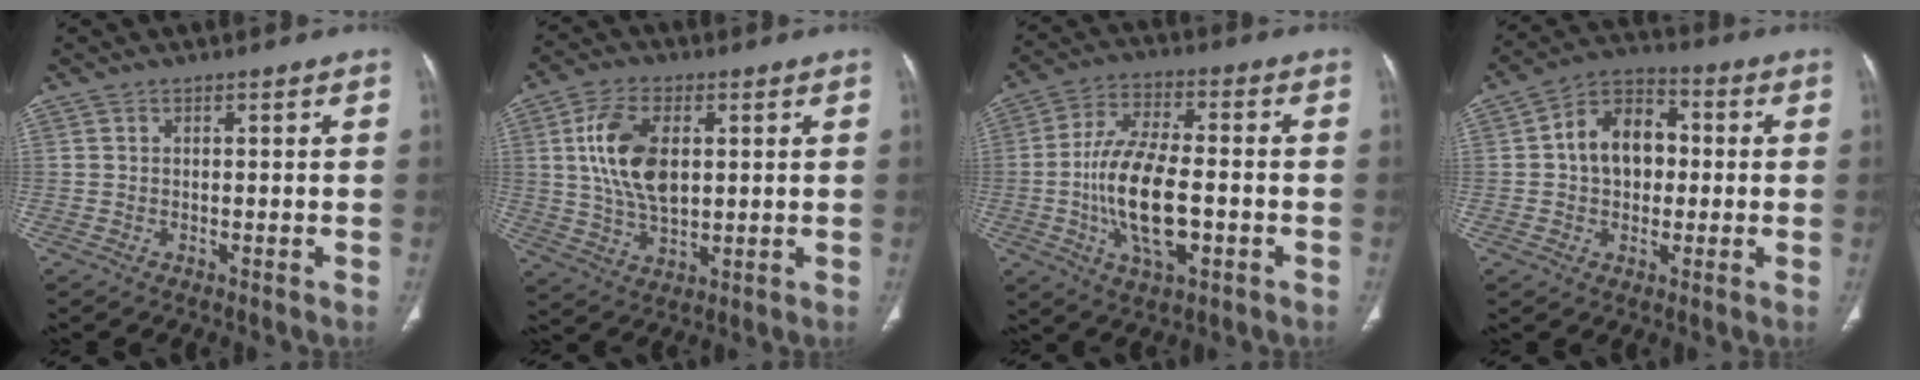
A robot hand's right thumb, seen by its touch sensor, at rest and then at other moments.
{"total": 12.7, "force": [2.5, 7.2, 10.1], "torque": [-0.186, -0.006, 0.050]}
{"total": 15.3, "force": [-2.9, 6.8, 13.4], "torque": [-0.248, 0.014, -0.050]}
{"total": 11.4, "force": [0.8, 8.2, 7.8], "torque": [-0.100, 0.025, 0.003]}